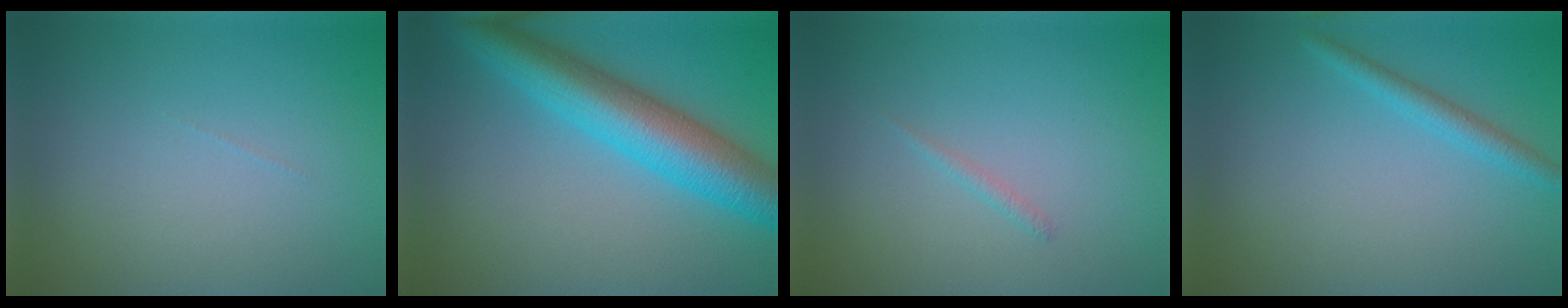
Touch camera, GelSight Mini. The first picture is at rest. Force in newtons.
{"total": 8.1, "press": 8.1, "slide": 0.2}
{"total": 0.6, "press": 0.6, "slide": 0.1}
{"total": 1.8, "press": 1.8, "slide": 0.1}